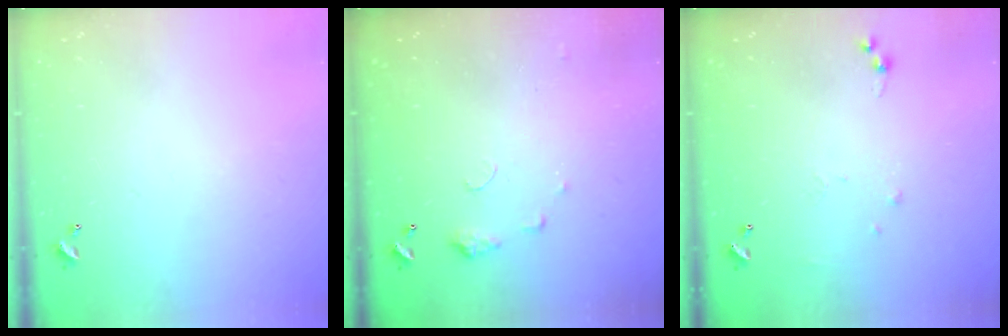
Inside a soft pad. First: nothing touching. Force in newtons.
{"total": 5.6, "press": 5.6, "slide": 0.7}
{"total": 5.1, "press": 5.1, "slide": 0.6}